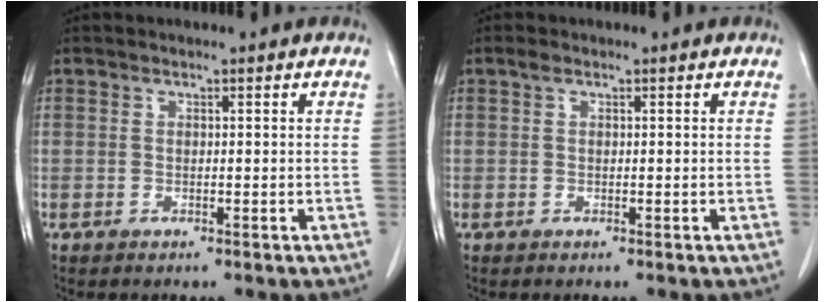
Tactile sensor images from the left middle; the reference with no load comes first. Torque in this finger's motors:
{"motor_torque": [0.05, -0.18, -0.21, -0.05]}